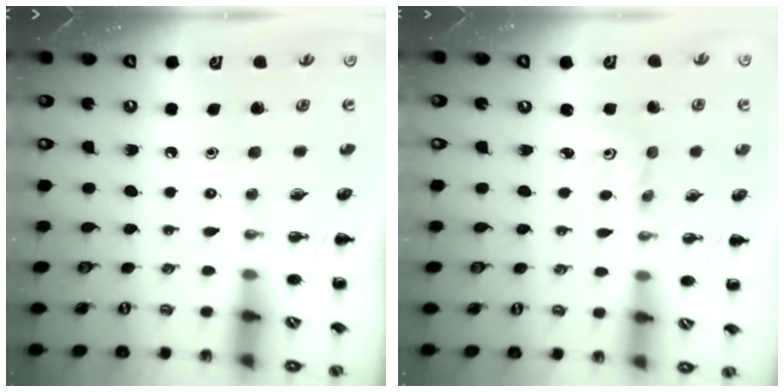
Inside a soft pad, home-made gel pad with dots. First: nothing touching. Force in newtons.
{"total": 1.1, "press": 1.0, "slide": 0.3}